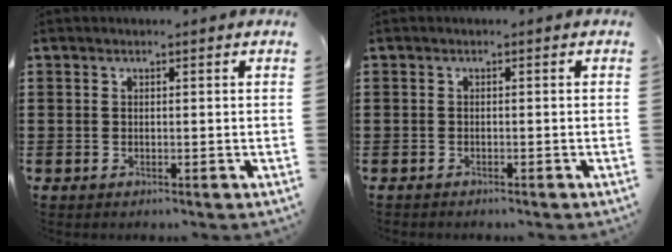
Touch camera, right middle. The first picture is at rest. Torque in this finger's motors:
{"motor_torque": [-0.02, 0.02, 0.03, -0.01]}